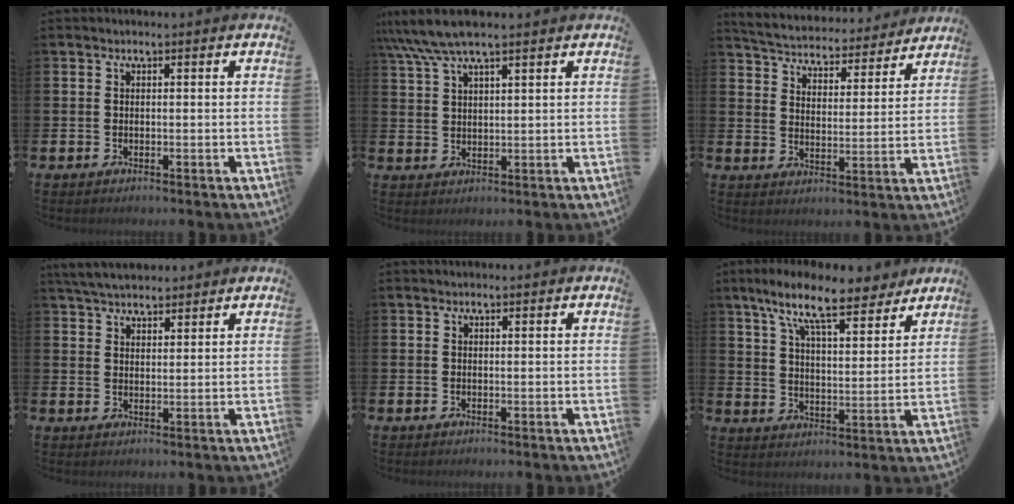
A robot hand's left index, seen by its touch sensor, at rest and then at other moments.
{"total": 6.3, "force": [5.2, 1.2, 3.4], "torque": [-0.086, -0.006, 0.096]}
{"total": 5.1, "force": [4.9, 1.1, 0.3], "torque": [-0.031, -0.046, 0.082]}
{"total": 4.9, "force": [4.7, 1.3, 1.0], "torque": [-0.034, -0.012, 0.087]}
{"total": 0.0}
{"total": 11.1, "force": [9.1, 2.4, 6.0], "torque": [-0.134, -0.038, 0.158]}